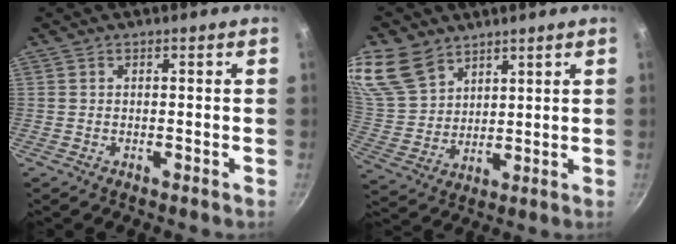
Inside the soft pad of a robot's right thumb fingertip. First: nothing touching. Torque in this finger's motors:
{"motor_torque": [0.01, 0.11, 0.11, 0.03, 0.10]}